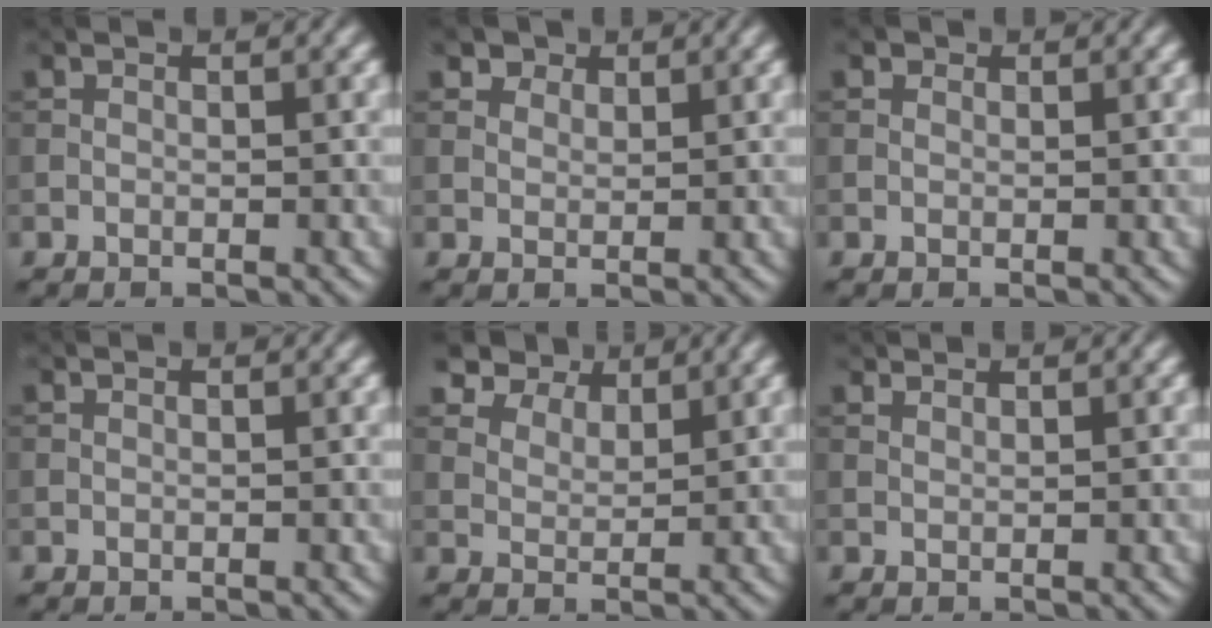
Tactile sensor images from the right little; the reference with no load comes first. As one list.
[{"total": 1.0, "force": [0.6, -0.1, -0.8], "torque": [-0.008, -0.016, 0.047]}, {"total": 1.5, "force": [-0.3, -0.9, -1.1], "torque": [-0.004, -0.010, 0.020]}, {"total": 0.8, "force": [0.6, 0.4, 0.5], "torque": [-0.007, 0.006, 0.005]}, {"total": 4.8, "force": [4.3, 1.6, 1.2], "torque": [-0.057, -0.016, 0.111]}, {"total": 1.0, "force": [0.7, -0.6, -0.4], "torque": [0.001, -0.016, 0.026]}]